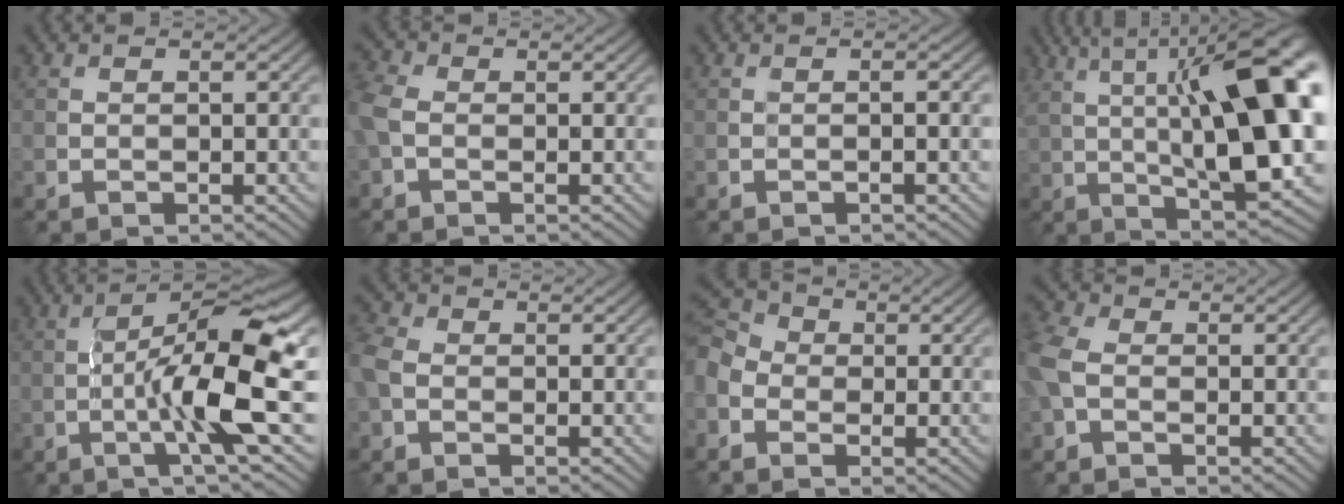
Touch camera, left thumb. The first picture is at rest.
{"total": 4.2, "force": [-0.7, 2.9, 3.0], "torque": [-0.092, 0.004, -0.025]}
{"total": 1.0, "force": [-0.3, 0.0, 1.0], "torque": [-0.018, 0.004, -0.008]}
{"total": 19.8, "force": [3.7, 6.4, 18.3], "torque": [-0.266, 0.033, 0.059]}
{"total": 11.3, "force": [-2.1, 1.5, 11.0], "torque": [-0.171, 0.018, -0.042]}
{"total": 3.9, "force": [-0.9, 2.7, 2.6], "torque": [-0.078, 0.003, -0.029]}
{"total": 6.5, "force": [-1.5, 5.2, 3.6], "torque": [-0.117, 0.004, -0.040]}
{"total": 5.3, "force": [-0.5, 3.4, 4.0], "torque": [-0.131, 0.004, -0.019]}